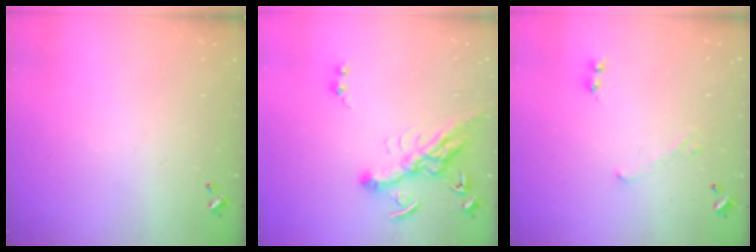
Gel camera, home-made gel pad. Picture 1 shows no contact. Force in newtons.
{"total": 12.8, "press": 12.6, "slide": 2.1}
{"total": 0.0}